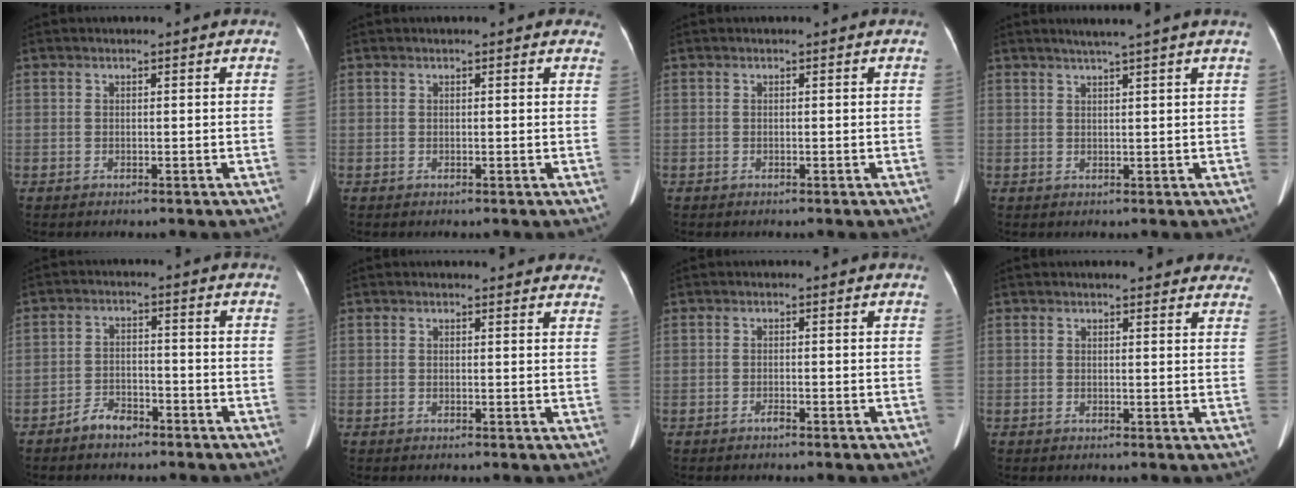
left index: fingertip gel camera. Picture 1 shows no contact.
{"total": 3.1, "force": [2.4, 1.0, 1.6], "torque": [-0.007, 0.013, 0.016]}
{"total": 0.0}
{"total": 4.1, "force": [3.2, -1.2, 2.2], "torque": [-0.031, 0.008, 0.049]}
{"total": 3.8, "force": [-3.0, 1.7, 1.4], "torque": [-0.029, 0.005, -0.053]}
{"total": 9.5, "force": [8.7, 2.4, 2.7], "torque": [-0.006, 0.002, 0.078]}
{"total": 0.7, "force": [-0.6, 0.0, 0.3], "torque": [-0.009, -0.001, -0.009]}
{"total": 10.3, "force": [9.2, 2.6, 3.9], "torque": [-0.017, 0.004, 0.086]}